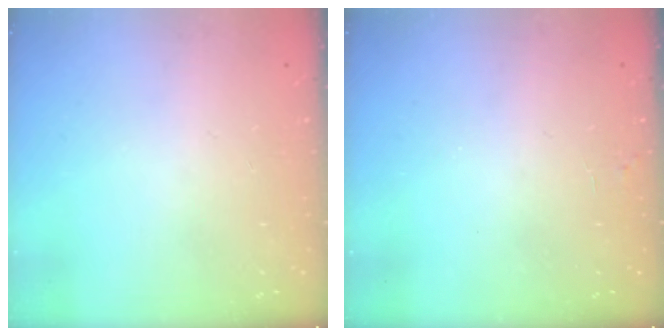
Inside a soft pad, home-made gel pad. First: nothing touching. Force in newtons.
{"total": 1.7, "press": 1.7, "slide": 0.1}